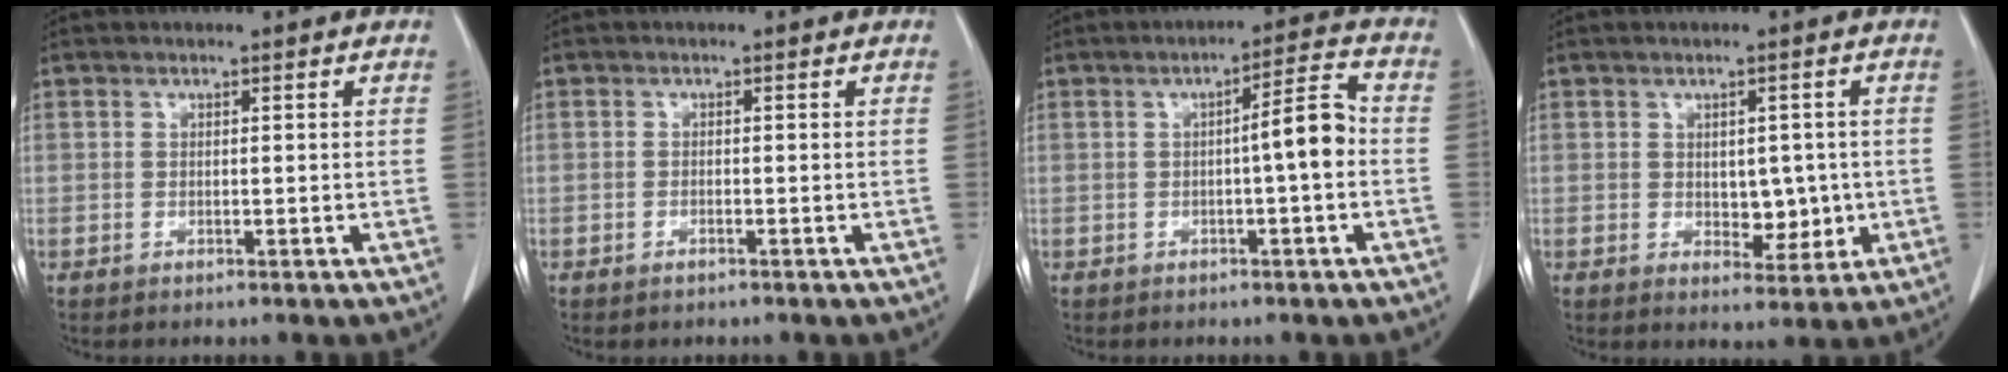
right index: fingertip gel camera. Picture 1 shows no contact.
{"total": 0.8, "force": [-0.6, 0.3, 0.5], "torque": [-0.012, -0.001, -0.007]}
{"total": 5.6, "force": [-0.7, 0.2, 5.5], "torque": [-0.077, 0.014, -0.012]}
{"total": 4.9, "force": [-0.2, 3.0, 3.9], "torque": [-0.042, -0.001, 0.006]}